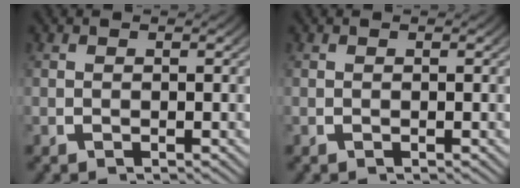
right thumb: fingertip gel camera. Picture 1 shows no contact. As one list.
[{"total": 0.0}]